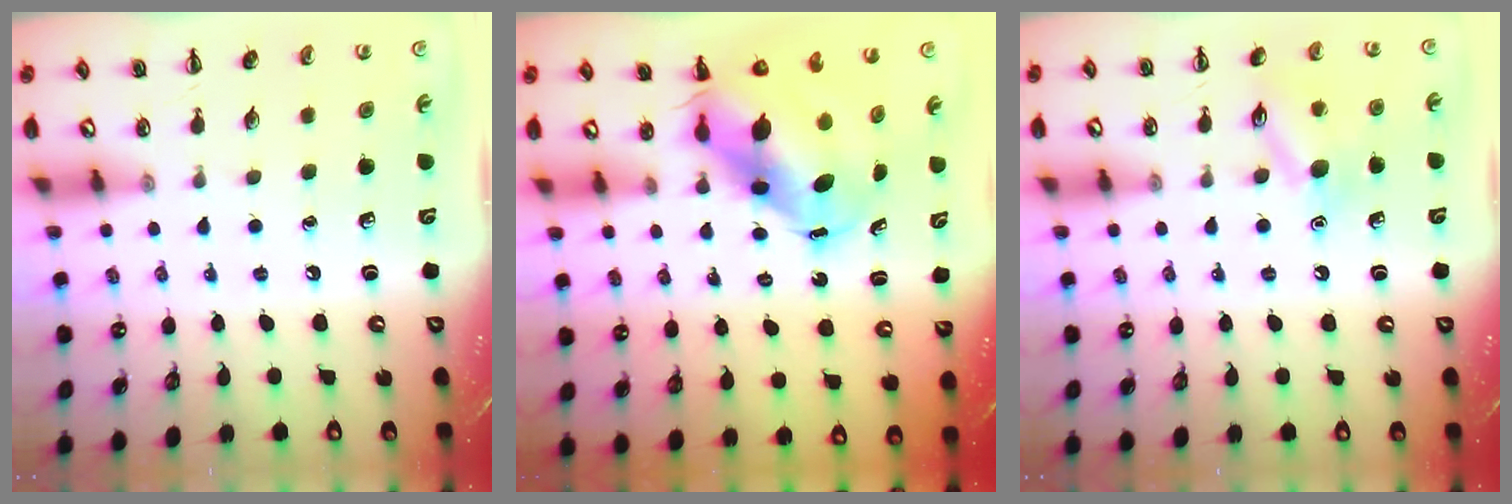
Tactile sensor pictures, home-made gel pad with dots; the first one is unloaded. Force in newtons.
{"total": 8.5, "press": 8.3, "slide": 2.0}
{"total": 10.8, "press": 10.7, "slide": 0.6}